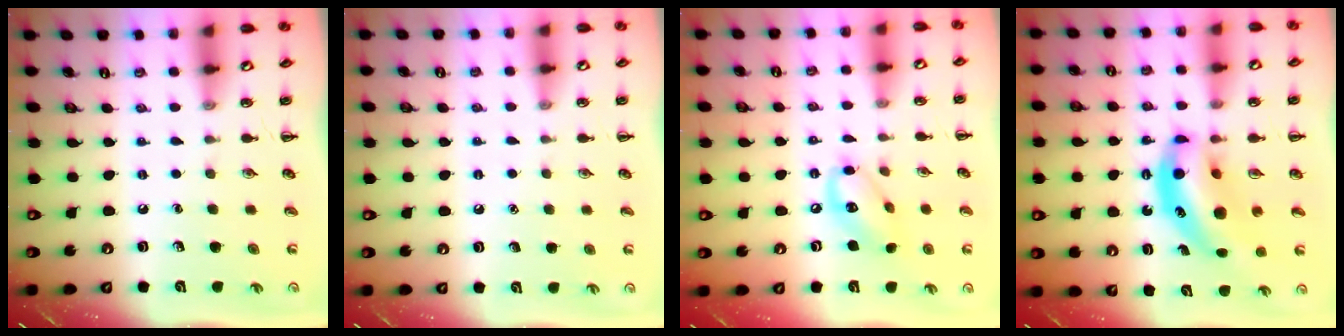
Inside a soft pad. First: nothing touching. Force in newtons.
{"total": 1.4, "press": 1.4, "slide": 0.1}
{"total": 10.1, "press": 9.9, "slide": 1.9}
{"total": 12.2, "press": 11.8, "slide": 3.1}